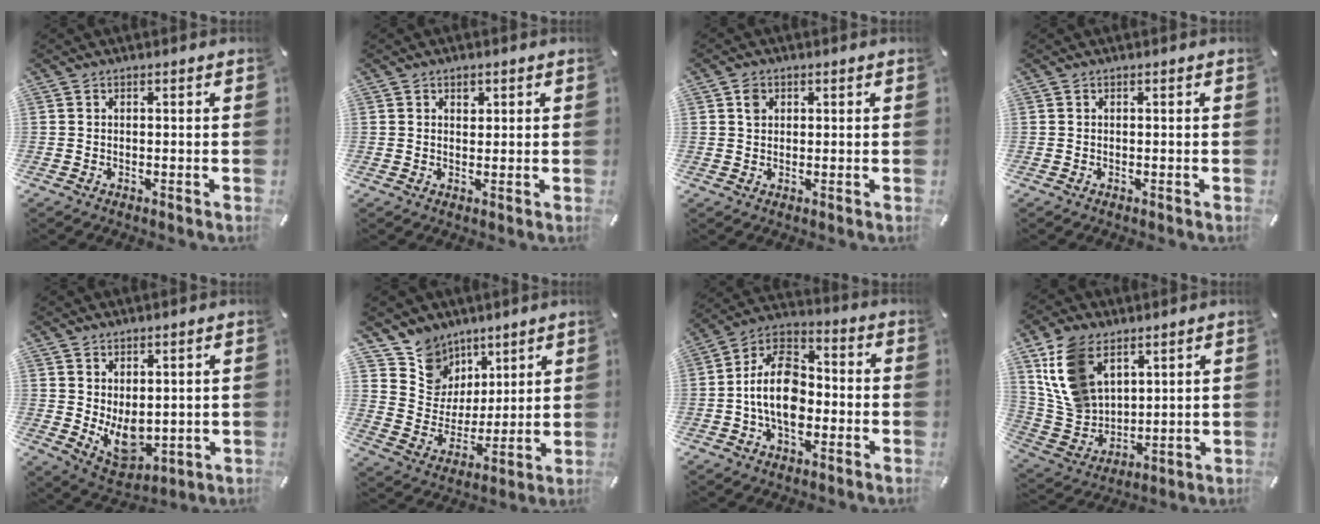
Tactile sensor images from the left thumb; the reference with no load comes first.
{"total": 1.7, "force": [0.8, 1.3, 0.7], "torque": [0.000, -0.003, 0.010]}
{"total": 2.4, "force": [0.8, 2.0, 1.0], "torque": [-0.007, -0.002, 0.011]}
{"total": 0.0}
{"total": 8.6, "force": [0.3, 6.2, 5.9], "torque": [-0.095, -0.021, 0.012]}
{"total": 11.4, "force": [7.3, 8.8, 0.2], "torque": [-0.029, -0.073, 0.151]}
{"total": 14.3, "force": [-2.8, 9.5, 10.3], "torque": [-0.203, 0.015, -0.053]}
{"total": 14.7, "force": [7.7, 10.0, 7.4], "torque": [-0.173, -0.023, 0.150]}